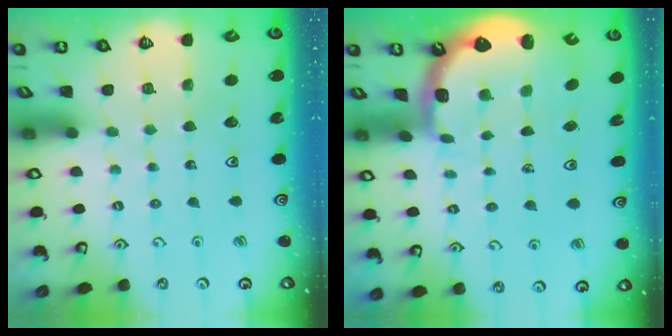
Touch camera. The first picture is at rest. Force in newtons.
{"total": 2.7, "press": 1.4, "slide": 2.3}